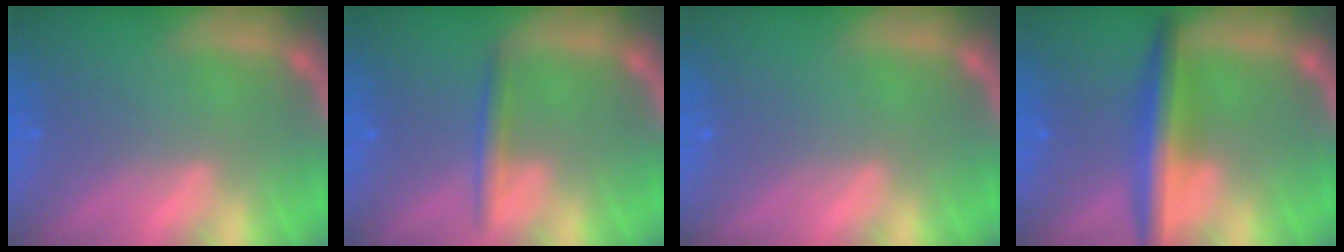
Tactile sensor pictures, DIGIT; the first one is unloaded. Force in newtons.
{"total": 1.9}
{"total": 0.0}
{"total": 5.0}